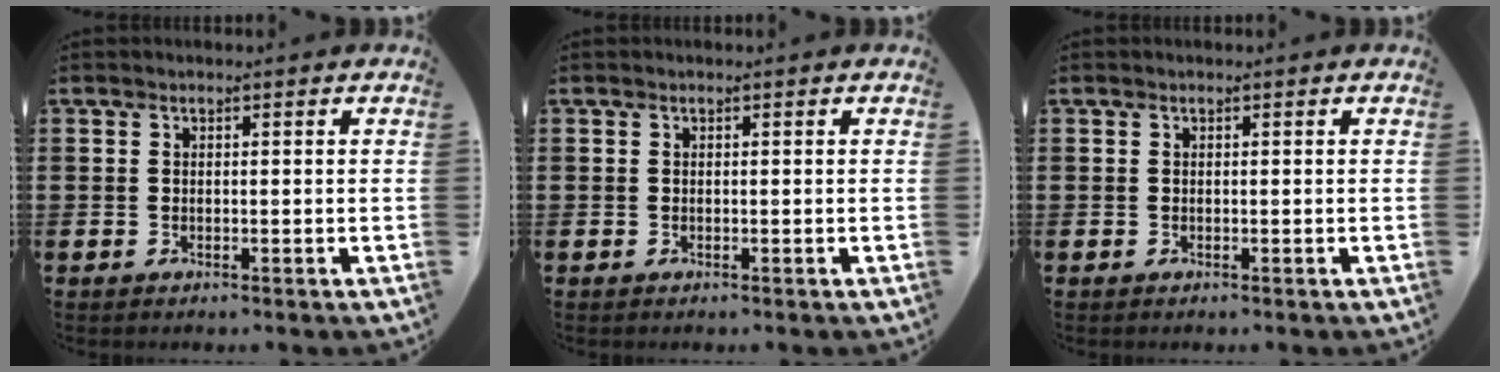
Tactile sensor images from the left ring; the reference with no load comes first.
{"total": 0.0}
{"total": 0.0}